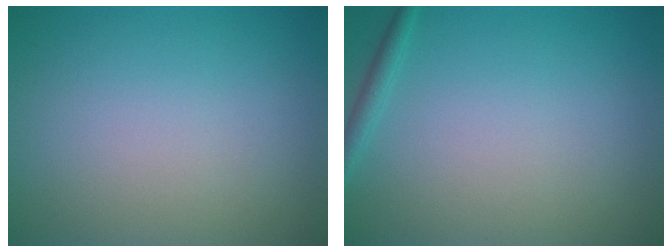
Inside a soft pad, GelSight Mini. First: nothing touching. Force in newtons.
{"total": 1.2, "press": 1.1, "slide": 0.1}